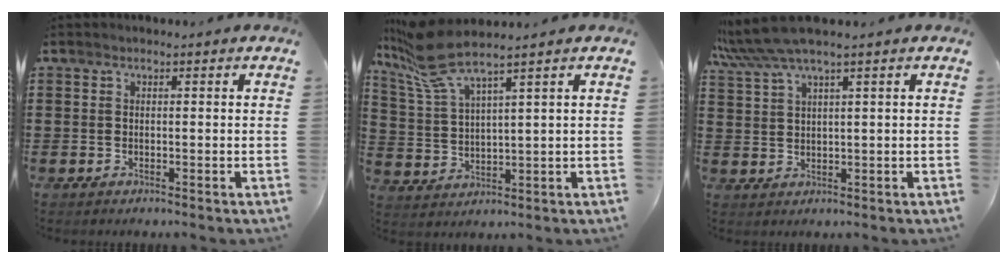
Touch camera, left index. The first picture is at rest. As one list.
[{"total": 7.2, "force": [5.6, 0.9, 4.6], "torque": [-0.125, -0.023, 0.094]}, {"total": 4.9, "force": [3.4, 0.0, 3.5], "torque": [-0.086, -0.007, 0.058]}]